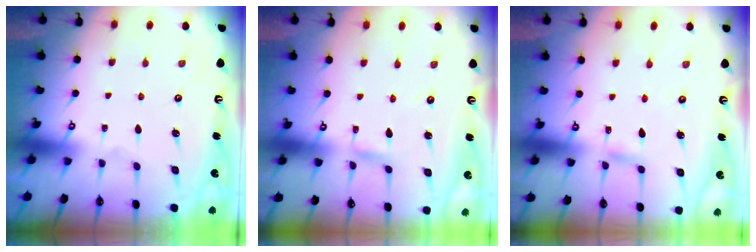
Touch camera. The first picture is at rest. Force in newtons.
{"total": 2.7, "press": 2.7, "slide": 0.1}
{"total": 2.4, "press": 2.4, "slide": 0.1}